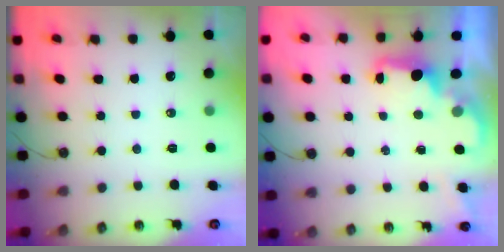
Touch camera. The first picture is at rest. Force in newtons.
{"total": 2.2, "press": 2.1, "slide": 0.7}